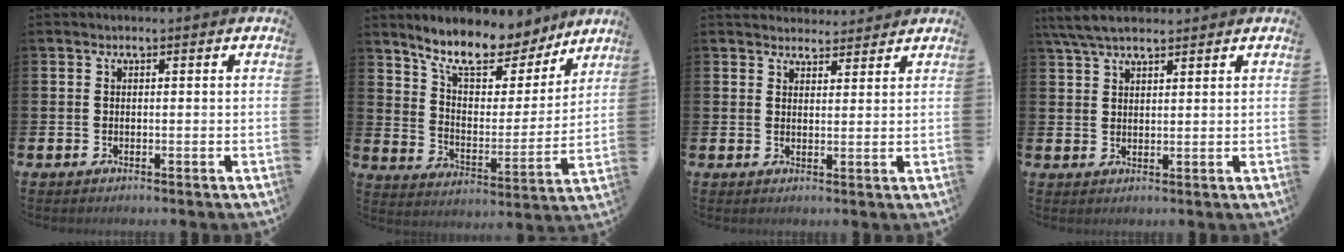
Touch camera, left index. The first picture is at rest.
{"total": 10.8, "force": [9.5, 3.7, 3.6], "torque": [-0.101, -0.070, 0.166]}
{"total": 3.5, "force": [3.4, 1.0, -0.2], "torque": [0.004, -0.017, 0.062]}
{"total": 5.2, "force": [4.5, 1.3, 2.2], "torque": [-0.062, -0.005, 0.085]}